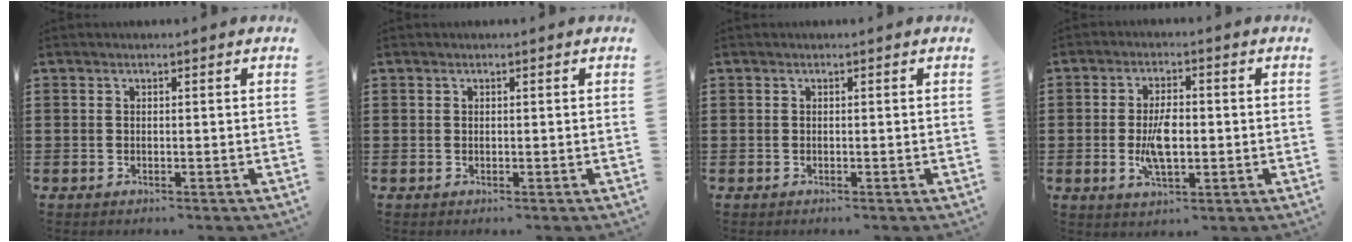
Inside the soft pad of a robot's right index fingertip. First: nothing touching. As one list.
[{"total": 0.0}, {"total": 0.0}, {"total": 6.0, "force": [-0.6, 2.6, 5.4], "torque": [-0.117, -0.003, -0.016]}]